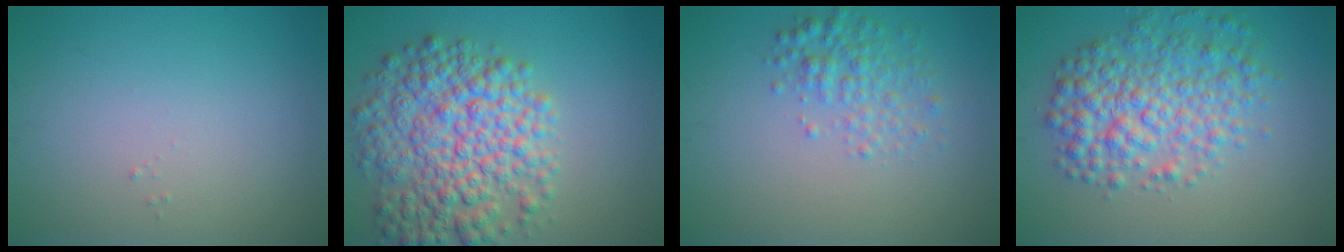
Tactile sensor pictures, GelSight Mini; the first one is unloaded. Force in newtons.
{"total": 8.5, "press": 8.5, "slide": 0.3}
{"total": 2.7, "press": 2.7, "slide": 0.1}
{"total": 6.3, "press": 6.3, "slide": 0.1}